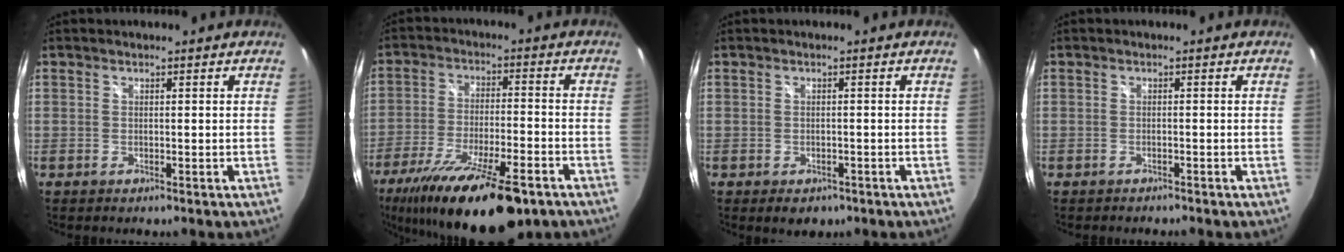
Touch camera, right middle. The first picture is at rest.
{"total": 21.5, "force": [-14.8, 5.8, 14.4], "torque": [-0.268, -0.048, -0.235]}
{"total": 3.4, "force": [-2.1, 2.1, 1.6], "torque": [-0.031, -0.012, -0.026]}
{"total": 1.2, "force": [-1.2, 0.3, 0.3], "torque": [-0.009, -0.003, -0.018]}